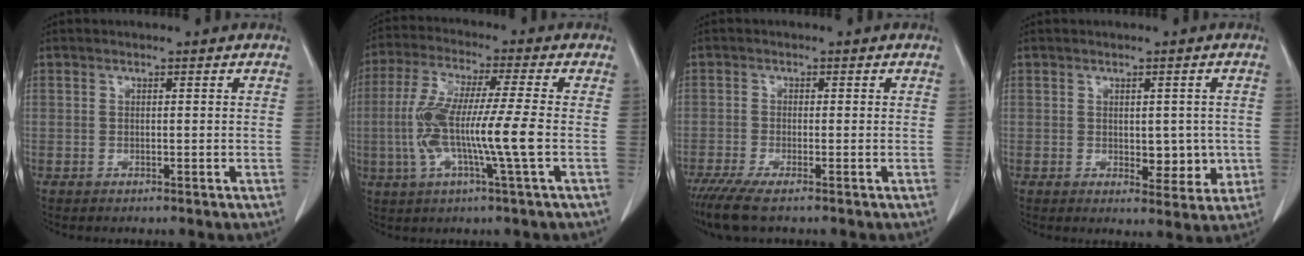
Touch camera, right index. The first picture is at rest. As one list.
[{"total": 11.9, "force": [-1.9, -0.2, 11.7], "torque": [-0.238, -0.002, -0.042]}, {"total": 5.1, "force": [-3.8, 0.3, 3.4], "torque": [-0.061, -0.014, -0.068]}, {"total": 5.4, "force": [-0.3, 3.0, 4.4], "torque": [-0.047, -0.005, 0.005]}]